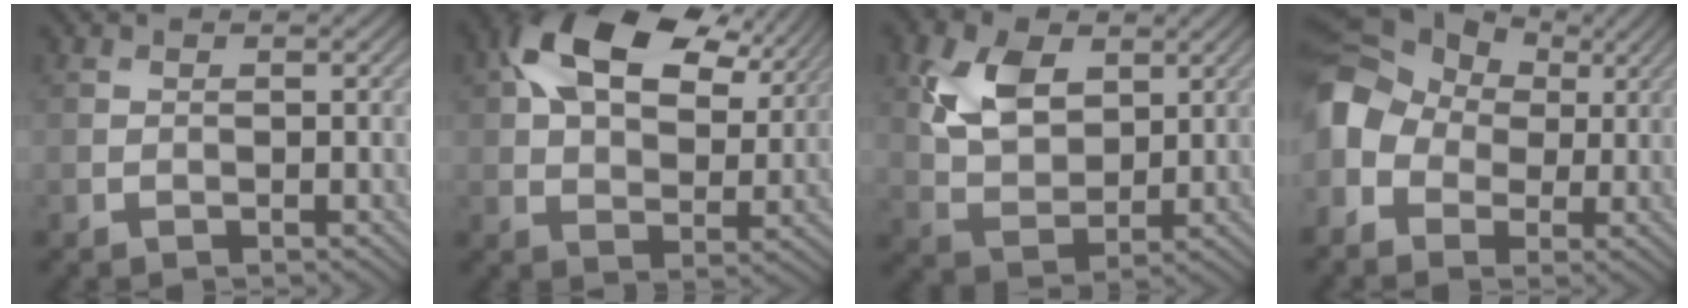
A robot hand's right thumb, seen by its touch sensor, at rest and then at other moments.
{"total": 15.5, "force": [6.5, 9.2, 10.6], "torque": [-0.199, 0.012, 0.111]}
{"total": 8.5, "force": [3.1, 5.4, 5.8], "torque": [-0.135, 0.001, 0.059]}
{"total": 11.7, "force": [0.6, 9.4, 7.0], "torque": [-0.183, -0.003, -0.005]}